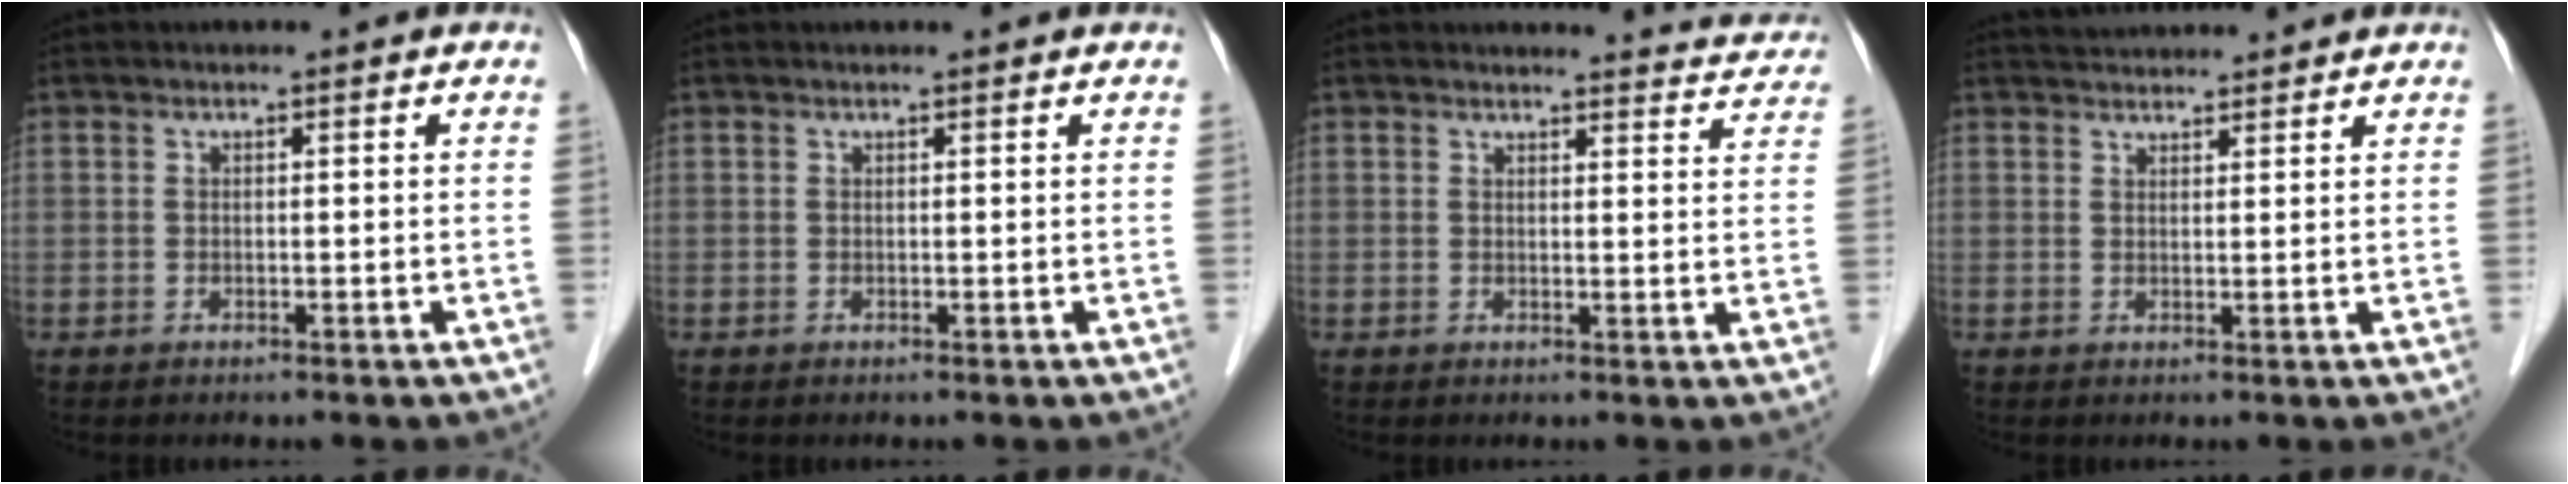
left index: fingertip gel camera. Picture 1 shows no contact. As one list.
[{"total": 0.9, "force": [0.9, 0.1, 0.2], "torque": [-0.009, 0.007, 0.011]}, {"total": 7.5, "force": [7.4, 0.9, 0.2], "torque": [0.014, -0.021, 0.059]}, {"total": 6.2, "force": [6.0, 1.0, 1.4], "torque": [-0.022, 0.036, 0.085]}]